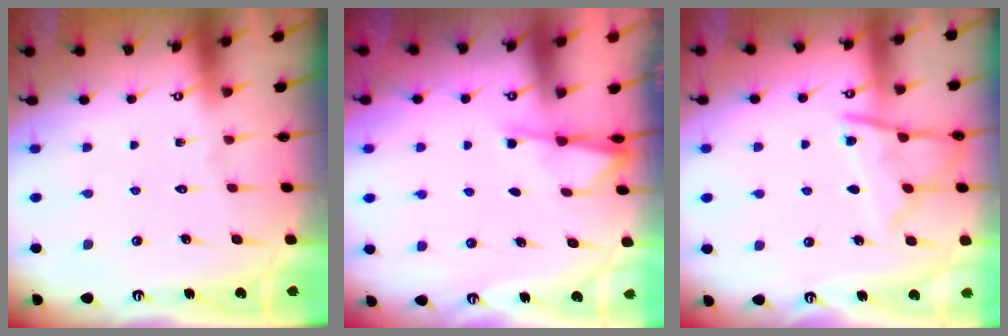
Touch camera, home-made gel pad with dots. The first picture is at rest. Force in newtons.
{"total": 1.8, "press": 1.7, "slide": 0.4}
{"total": 11.2, "press": 11.2, "slide": 1.1}